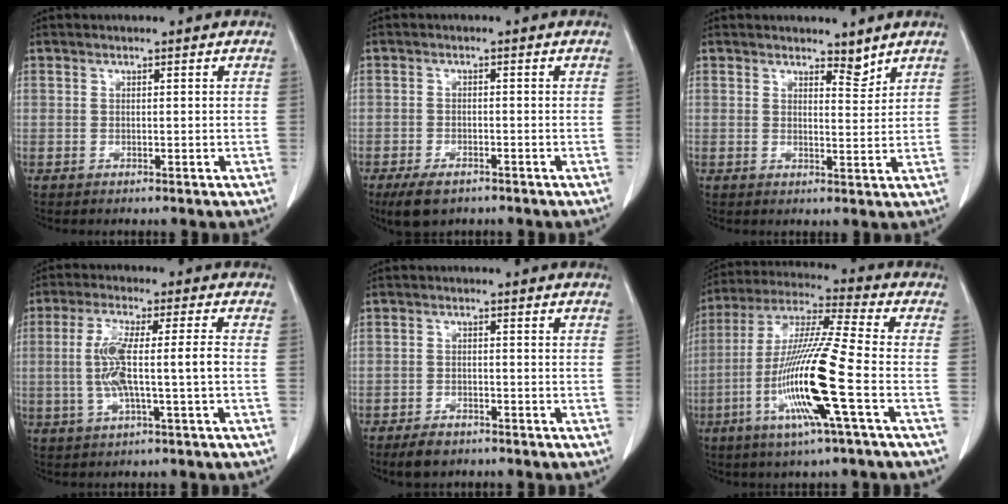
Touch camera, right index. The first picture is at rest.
{"total": 4.8, "force": [-3.4, 2.2, 2.6], "torque": [-0.045, -0.006, -0.051]}
{"total": 3.5, "force": [3.1, 1.0, 1.2], "torque": [-0.012, -0.010, 0.051]}
{"total": 7.5, "force": [-0.6, 0.5, 7.4], "torque": [-0.150, 0.009, -0.010]}
{"total": 3.7, "force": [-2.9, 1.8, 1.5], "torque": [-0.024, -0.001, -0.042]}
{"total": 17.1, "force": [-4.9, -0.6, 16.4], "torque": [-0.329, -0.013, -0.103]}